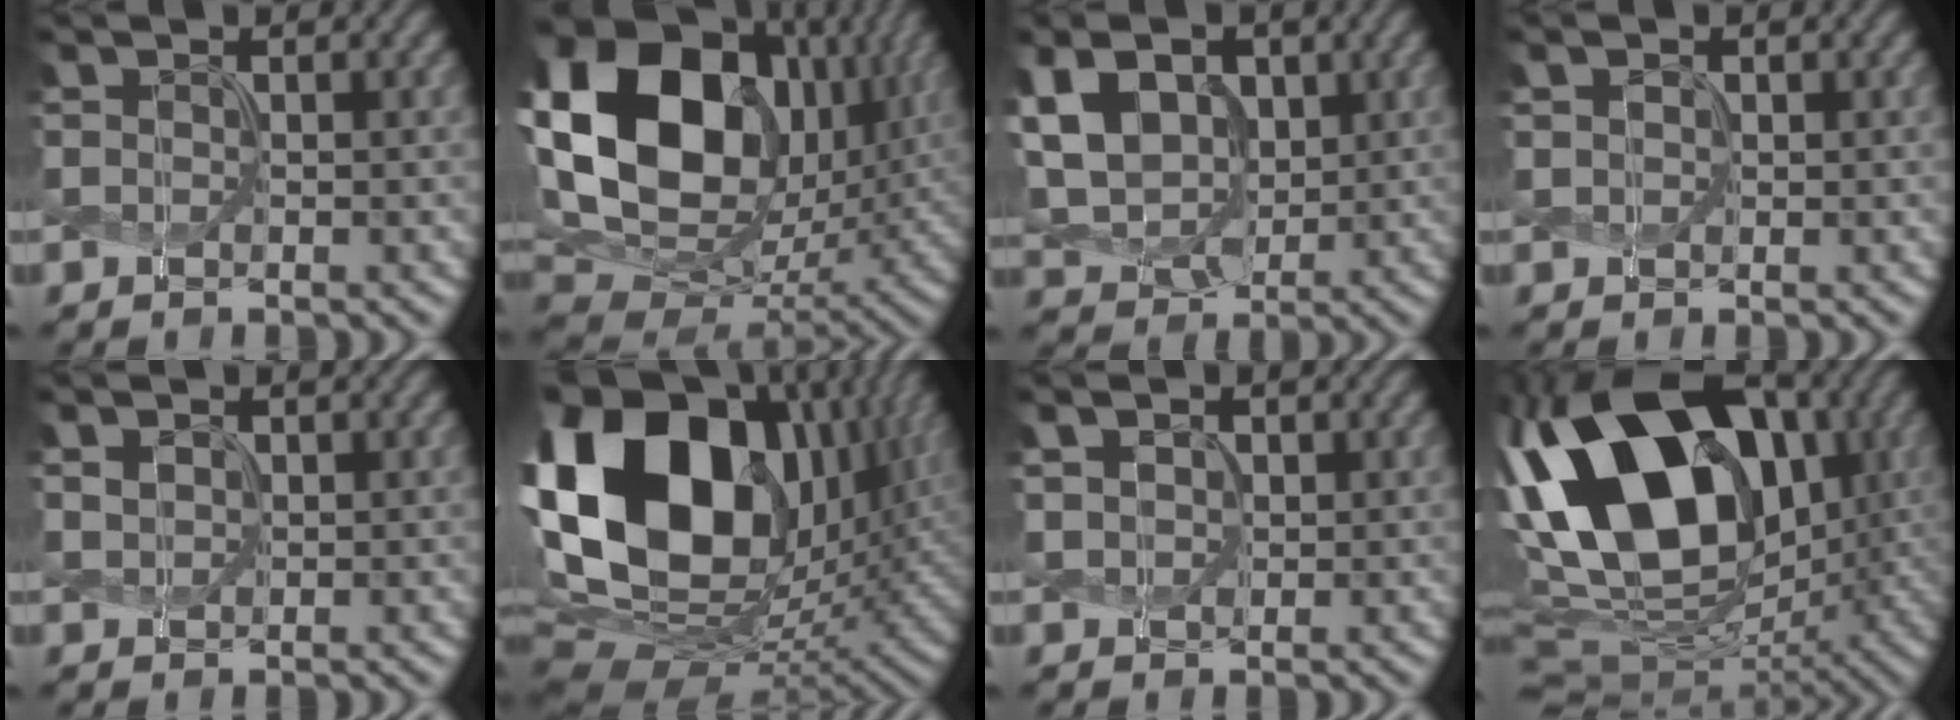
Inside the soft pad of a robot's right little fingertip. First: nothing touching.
{"total": 20.4, "force": [3.9, 15.3, 12.9], "torque": [-0.288, 0.027, 0.081]}
{"total": 9.1, "force": [1.2, 7.0, 5.6], "torque": [-0.139, 0.013, 0.023]}
{"total": 0.6, "force": [0.2, 0.6, 0.2], "torque": [-0.012, 0.008, 0.011]}
{"total": 1.2, "force": [0.5, 1.0, 0.6], "torque": [-0.027, 0.008, 0.017]}
{"total": 20.7, "force": [3.8, 14.8, 14.0], "torque": [-0.306, 0.031, 0.079]}
{"total": 2.6, "force": [0.9, 2.0, 1.4], "torque": [-0.046, 0.013, 0.017]}
{"total": 18.0, "force": [0.7, 12.4, 13.0], "torque": [-0.227, 0.022, 0.024]}